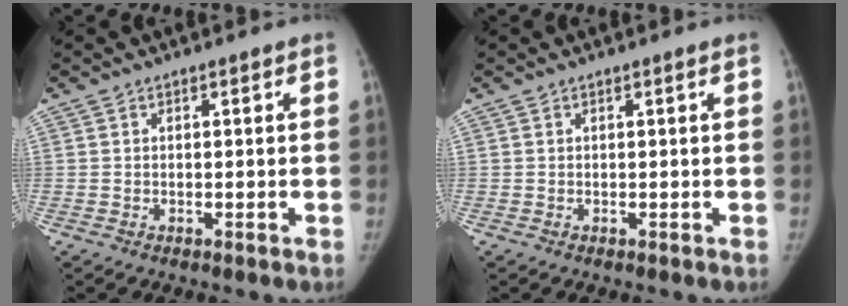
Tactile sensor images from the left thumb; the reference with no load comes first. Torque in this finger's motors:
{"motor_torque": [0.06, 0.02, 0.29, -0.27, 0.01]}